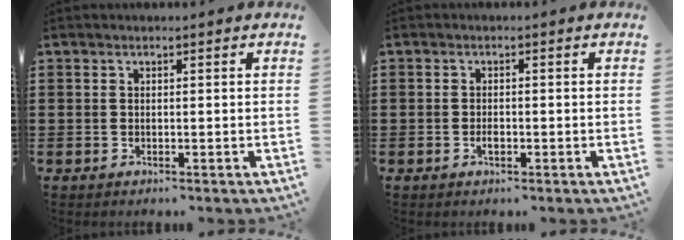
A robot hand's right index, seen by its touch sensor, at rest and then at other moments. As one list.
[{"total": 1.5, "force": [-0.6, 0.6, 1.2], "torque": [-0.025, -0.004, -0.010]}]